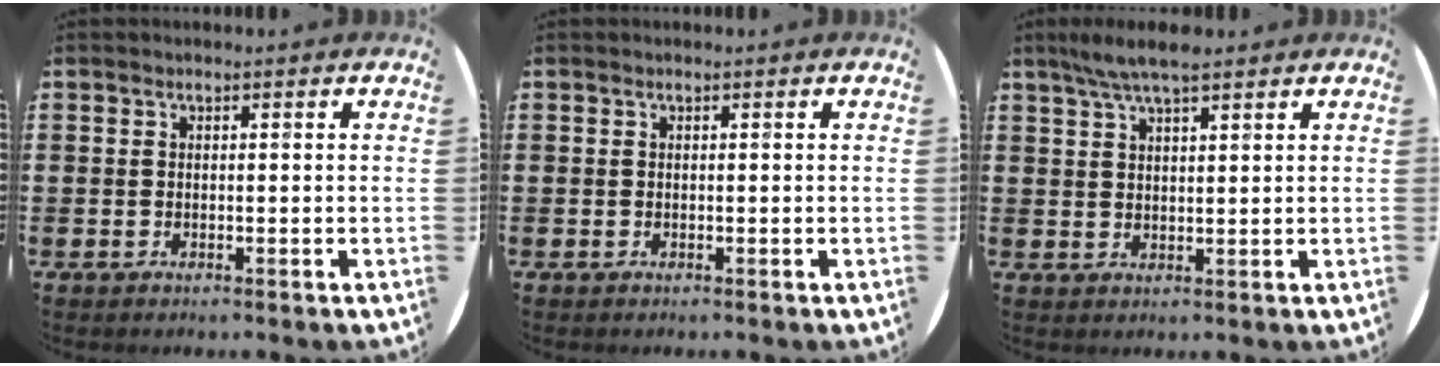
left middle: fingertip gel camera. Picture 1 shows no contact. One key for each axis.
{"total": 0.0}
{"total": 4.8, "fx": 3.8, "fy": 0.8, "fz": 2.8, "tx": -0.061, "ty": 0.001, "tz": 0.068}